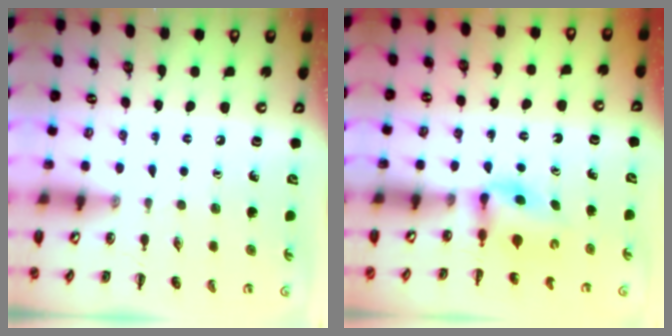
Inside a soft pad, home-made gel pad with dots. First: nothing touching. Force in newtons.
{"total": 2.9, "press": 2.7, "slide": 1.0}